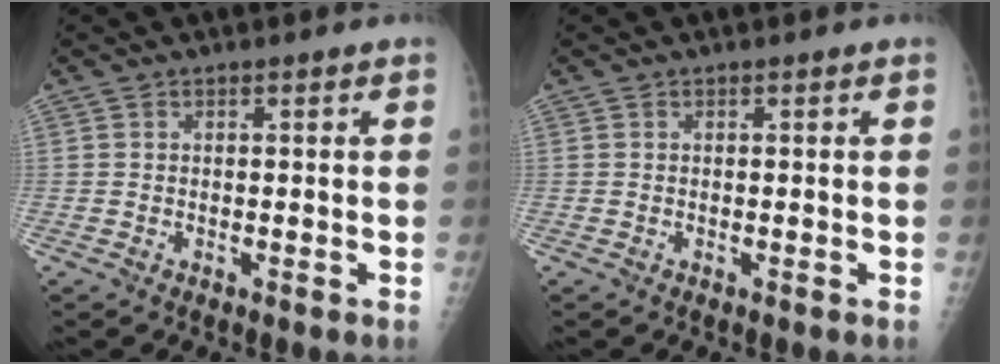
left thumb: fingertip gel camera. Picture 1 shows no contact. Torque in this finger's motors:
{"motor_torque": [-0.15, -0.06, 0.05, 0.03, -0.05]}